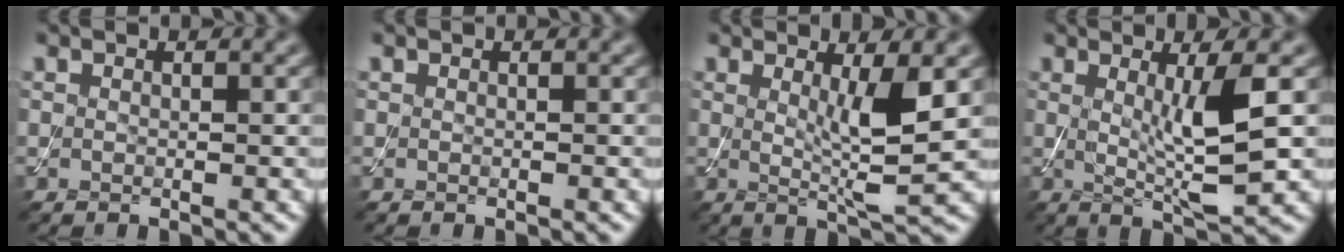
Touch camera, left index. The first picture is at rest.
{"total": 0.0}
{"total": 4.5, "force": [0.9, 0.8, 4.3], "torque": [-0.065, -0.013, 0.016]}
{"total": 5.1, "force": [0.7, 0.8, 5.0], "torque": [-0.082, -0.013, 0.015]}